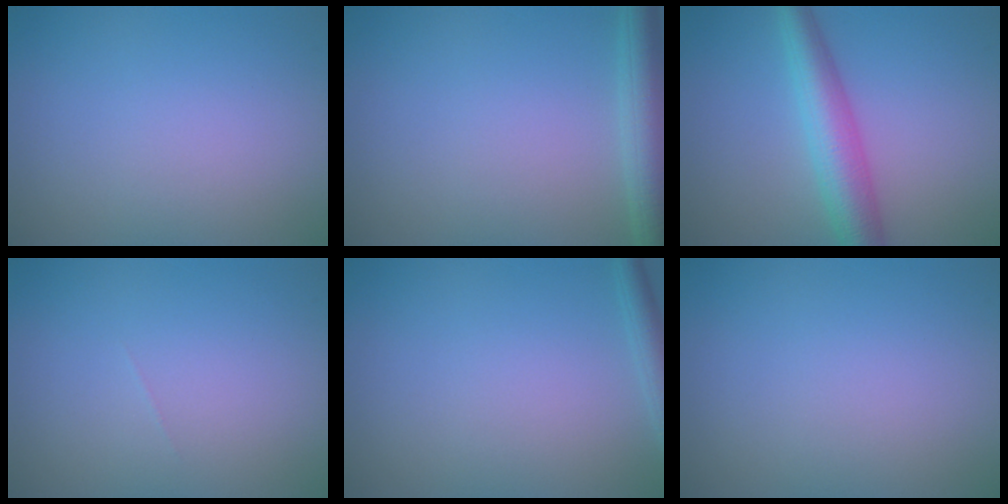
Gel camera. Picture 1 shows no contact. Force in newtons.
{"total": 4.0, "press": 4.0, "slide": 0.2}
{"total": 5.0, "press": 5.0, "slide": 0.2}
{"total": 0.0}
{"total": 1.9, "press": 1.9, "slide": 0.1}
{"total": 0.0}